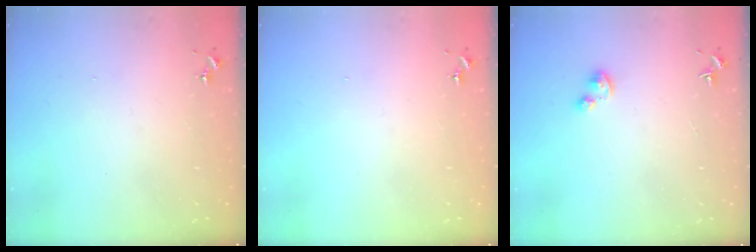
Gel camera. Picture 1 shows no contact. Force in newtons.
{"total": 0.0}
{"total": 3.2, "press": 3.2, "slide": 0.3}